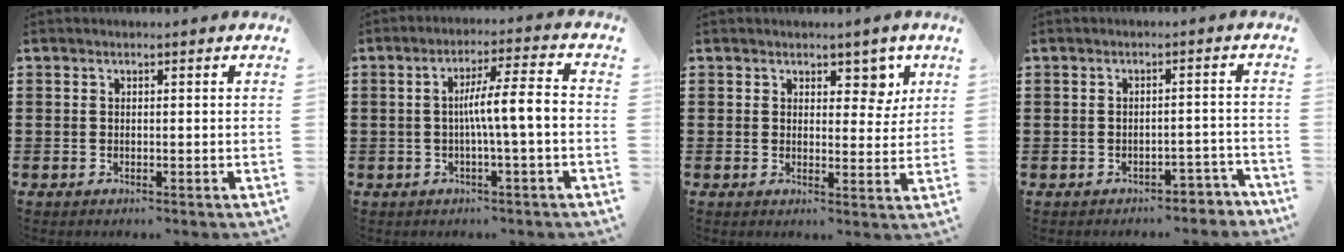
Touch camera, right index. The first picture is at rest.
{"total": 6.4, "force": [-0.9, 0.2, 6.4], "torque": [-0.116, 0.002, -0.024]}
{"total": 4.6, "force": [2.9, 2.8, 2.2], "torque": [-0.025, -0.002, 0.046]}
{"total": 2.6, "force": [-2.5, 0.7, 0.2], "torque": [-0.010, 0.005, -0.053]}